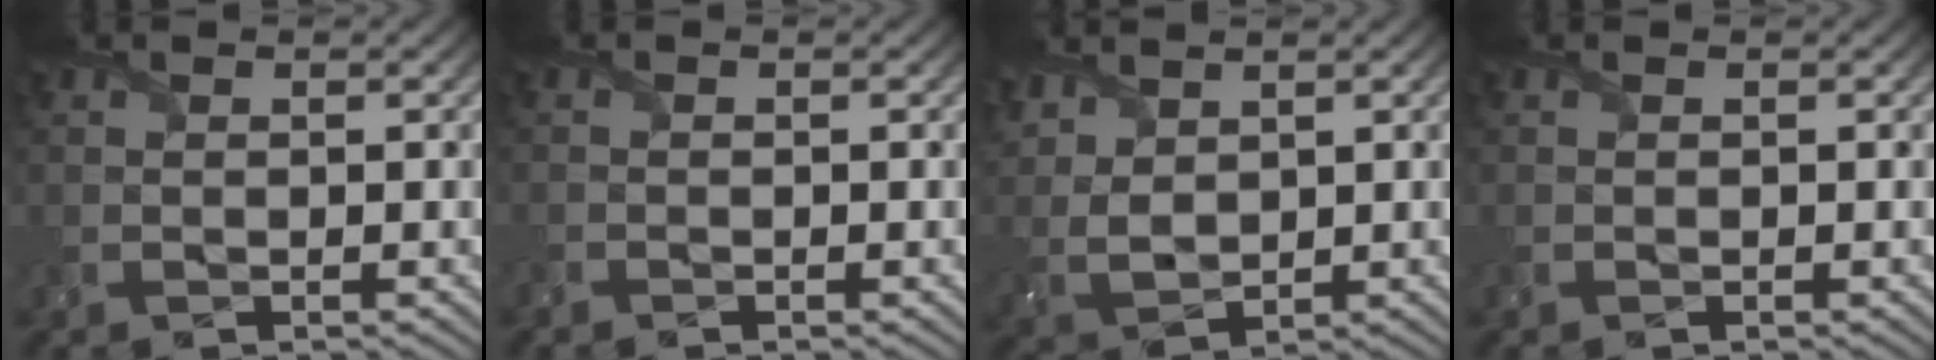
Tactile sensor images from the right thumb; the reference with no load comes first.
{"total": 0.5, "force": [-0.5, 0.1, -0.1], "torque": [0.002, -0.001, -0.012]}
{"total": 5.9, "force": [3.6, 3.3, 3.3], "torque": [-0.105, 0.004, 0.081]}
{"total": 0.0}